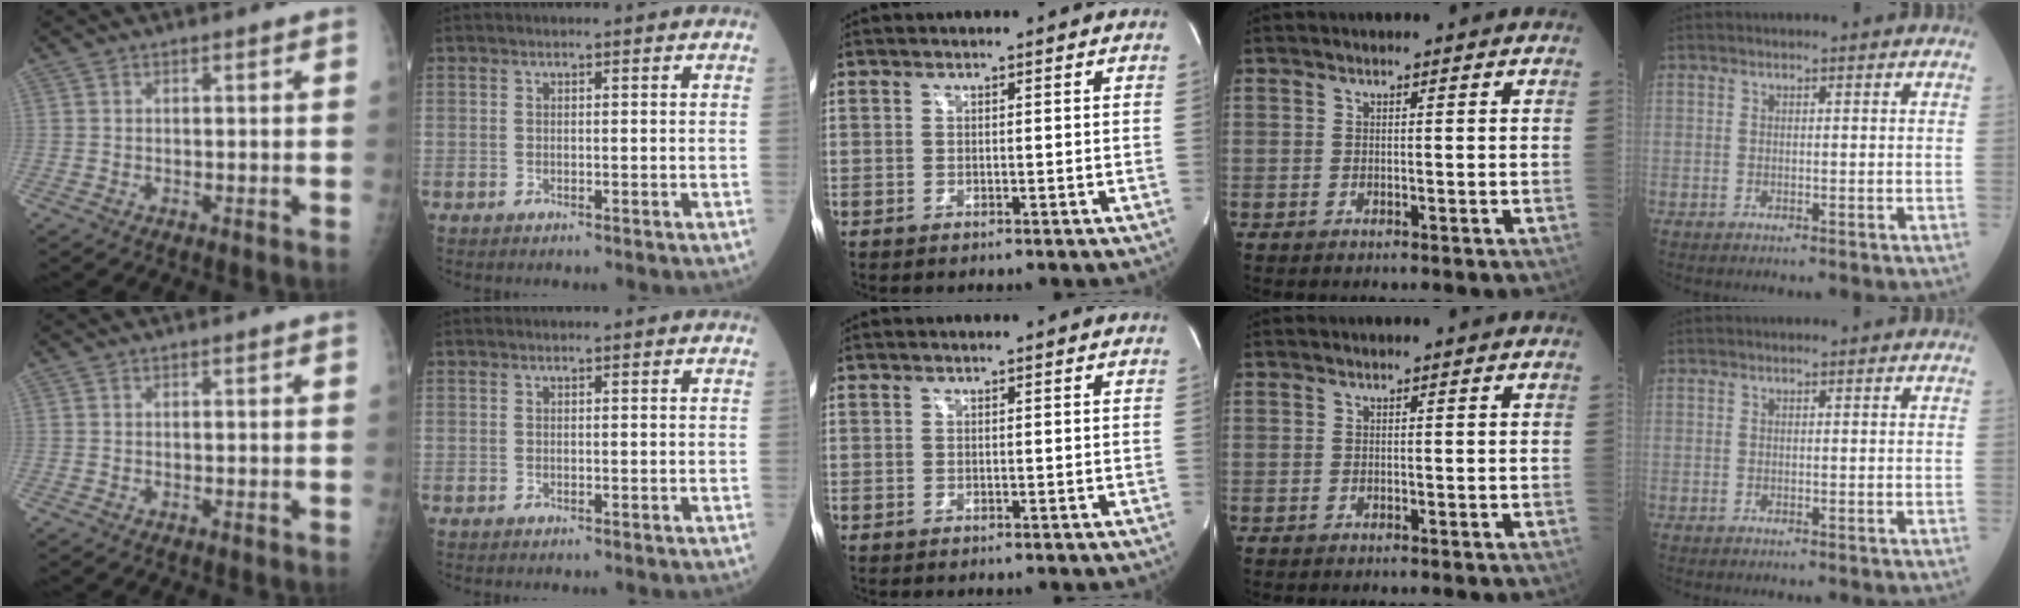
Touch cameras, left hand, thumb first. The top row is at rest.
{}